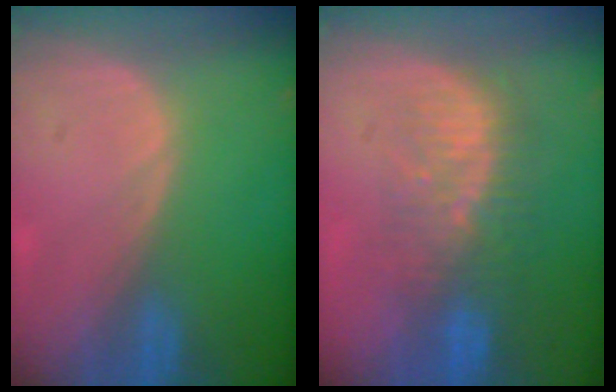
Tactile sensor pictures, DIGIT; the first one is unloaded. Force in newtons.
{"total": 8.2, "press": 7.6, "slide": 3.1}